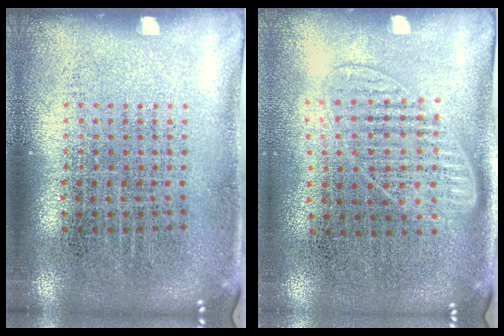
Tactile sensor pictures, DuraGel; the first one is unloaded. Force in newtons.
{"total": 1.2, "press": 1.1, "slide": 0.6}